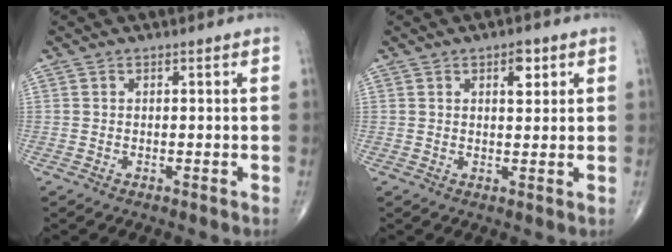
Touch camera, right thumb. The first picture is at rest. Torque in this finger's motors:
{"motor_torque": [-0.21, 0.37, 0.44, 0.12, 0.04]}